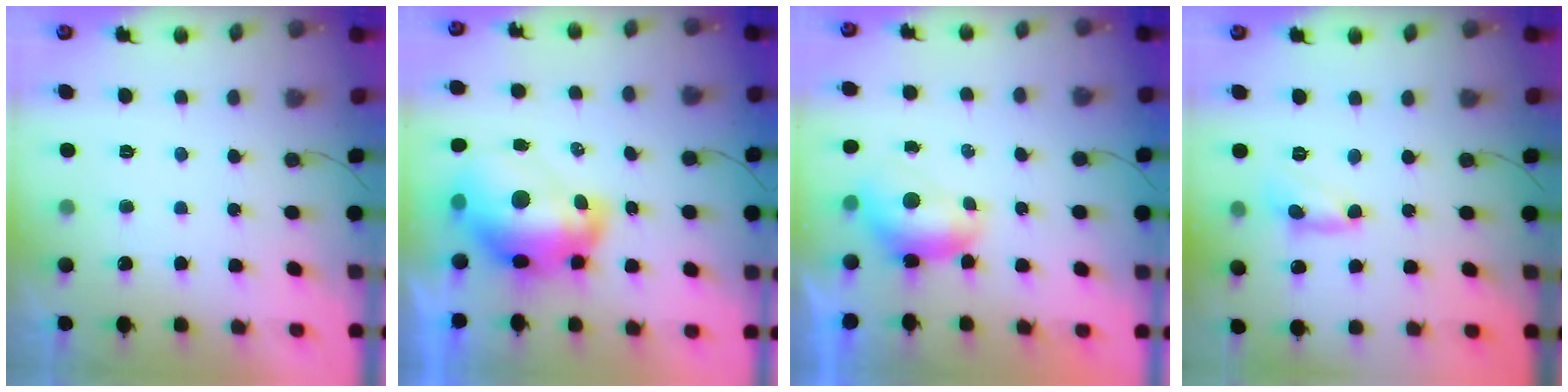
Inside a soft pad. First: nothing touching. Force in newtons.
{"total": 16.3, "press": 16.2, "slide": 1.6}
{"total": 7.0, "press": 6.9, "slide": 0.9}
{"total": 3.3, "press": 3.2, "slide": 0.2}